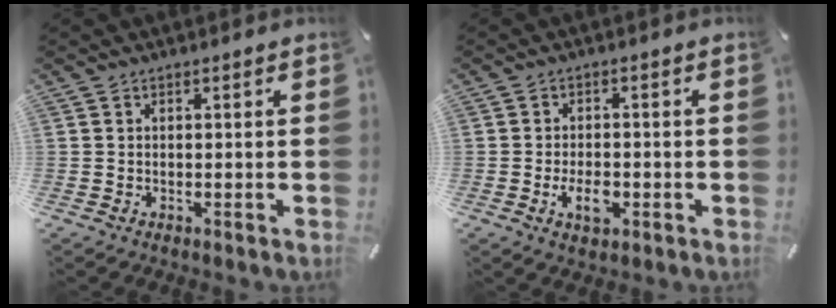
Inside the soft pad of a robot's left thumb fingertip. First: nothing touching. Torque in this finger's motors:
{"motor_torque": [-0.15, 0.86, 0.01, 0.10, -0.01]}